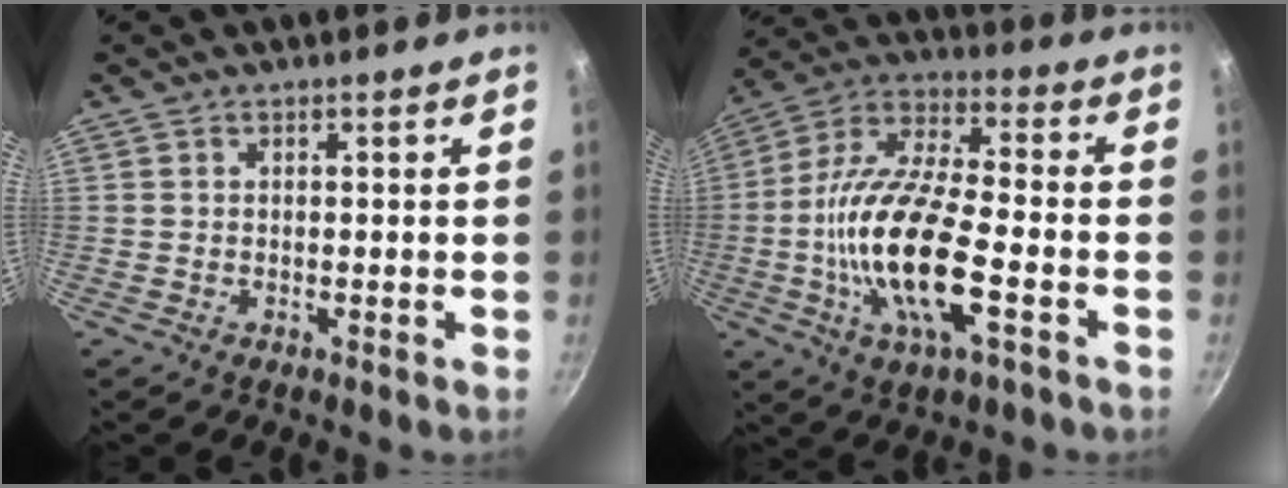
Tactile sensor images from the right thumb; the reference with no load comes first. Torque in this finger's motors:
{"motor_torque": [0.23, 2.01, 2.41, -0.37, 0.74]}